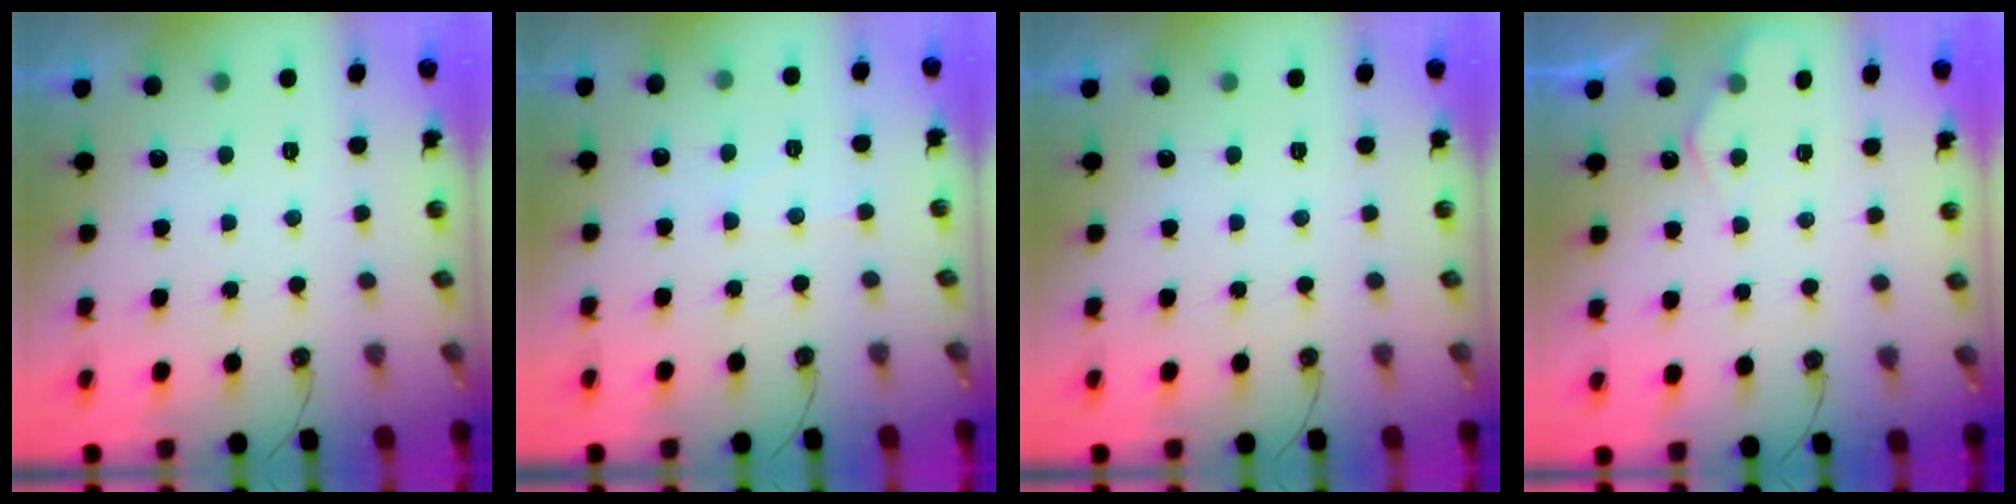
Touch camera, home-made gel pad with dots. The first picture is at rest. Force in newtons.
{"total": 5.5, "press": 5.5, "slide": 0.7}
{"total": 0.0}
{"total": 4.4, "press": 4.4, "slide": 0.6}